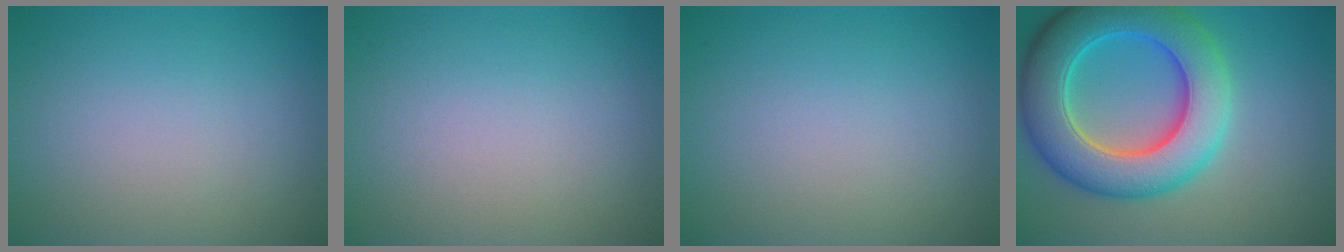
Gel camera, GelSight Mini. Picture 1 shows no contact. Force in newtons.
{"total": 0.0}
{"total": 0.0}
{"total": 10.1, "press": 10.1, "slide": 0.6}